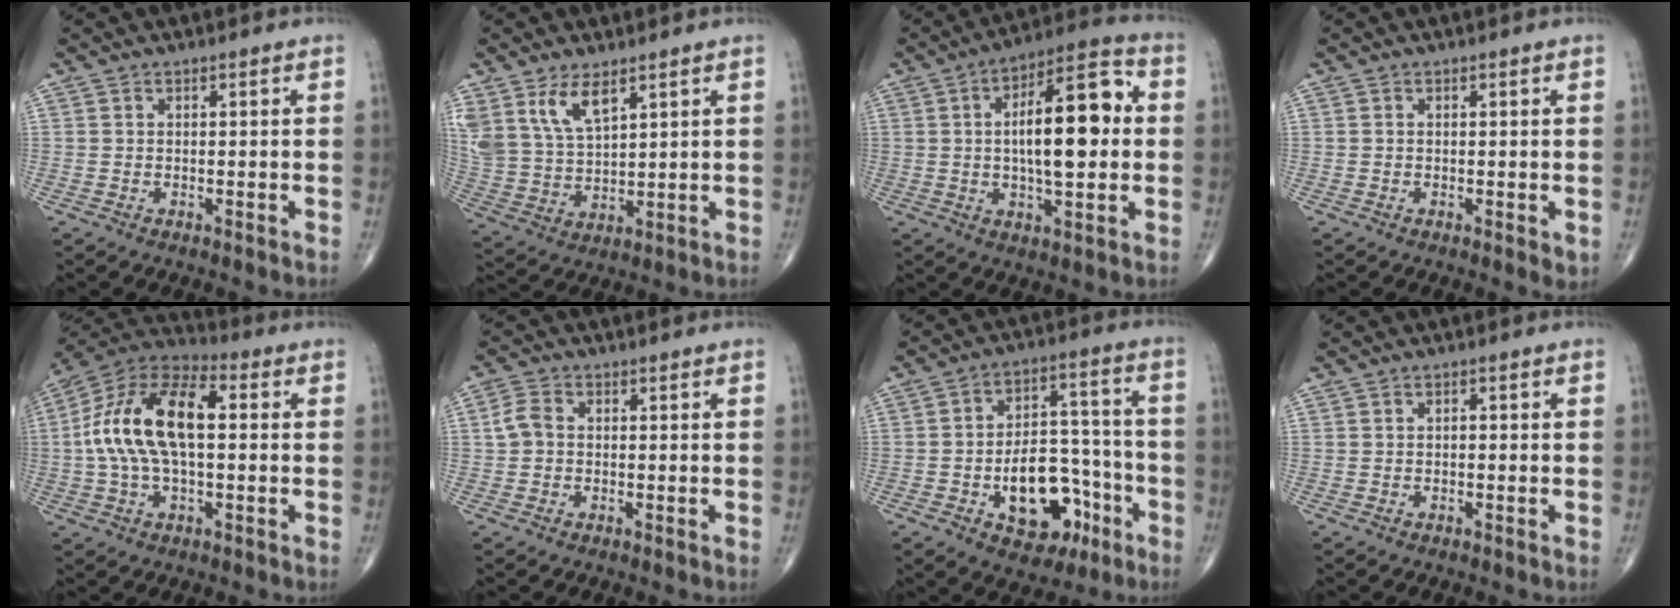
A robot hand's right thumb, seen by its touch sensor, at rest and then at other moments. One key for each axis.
{"total": 9.8, "fx": 5.9, "fy": 4.6, "fz": 6.4, "tx": -0.121, "ty": -0.022, "tz": 0.129}
{"total": 17.3, "fx": 1.4, "fy": 6.6, "fz": 16.0, "tx": -0.236, "ty": 0.021, "tz": 0.016}
{"total": 1.4, "fx": -0.1, "fy": 0.5, "fz": 1.3, "tx": -0.019, "ty": -0.006, "tz": -0.002}
{"total": 17.6, "fx": 1.3, "fy": 8.8, "fz": 15.2, "tx": -0.294, "ty": 0.036, "tz": 0.014}
{"total": 3.3, "fx": -0.1, "fy": 2.6, "fz": 2.1, "tx": -0.043, "ty": 0.011, "tz": -0.007}
{"total": 16.4, "fx": -6.3, "fy": 9.9, "fz": 11.4, "tx": -0.129, "ty": 0.055, "tz": -0.087}
{"total": 0.8, "fx": -0.1, "fy": 0.5, "fz": 0.7, "tx": -0.009, "ty": 0.004, "tz": -0.004}